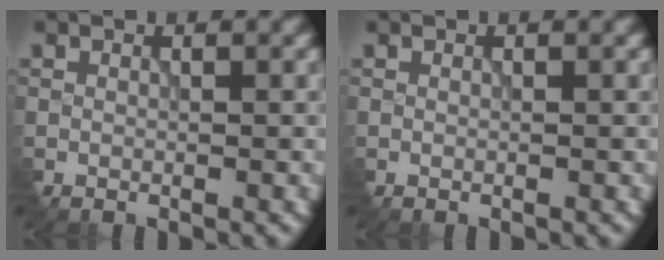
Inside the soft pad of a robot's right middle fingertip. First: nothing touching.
{"total": 0.0}